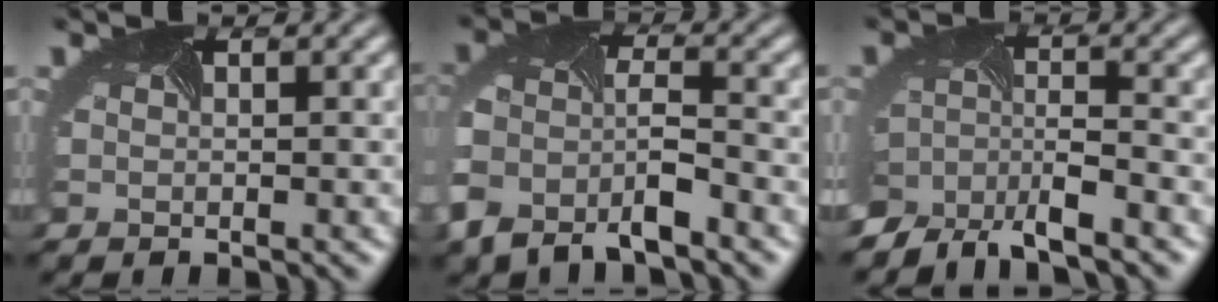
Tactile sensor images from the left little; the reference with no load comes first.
{"total": 6.9, "force": [-4.5, 3.2, 4.1], "torque": [-0.092, -0.025, -0.080]}
{"total": 6.1, "force": [-5.5, 1.4, 2.1], "torque": [-0.038, -0.018, -0.098]}